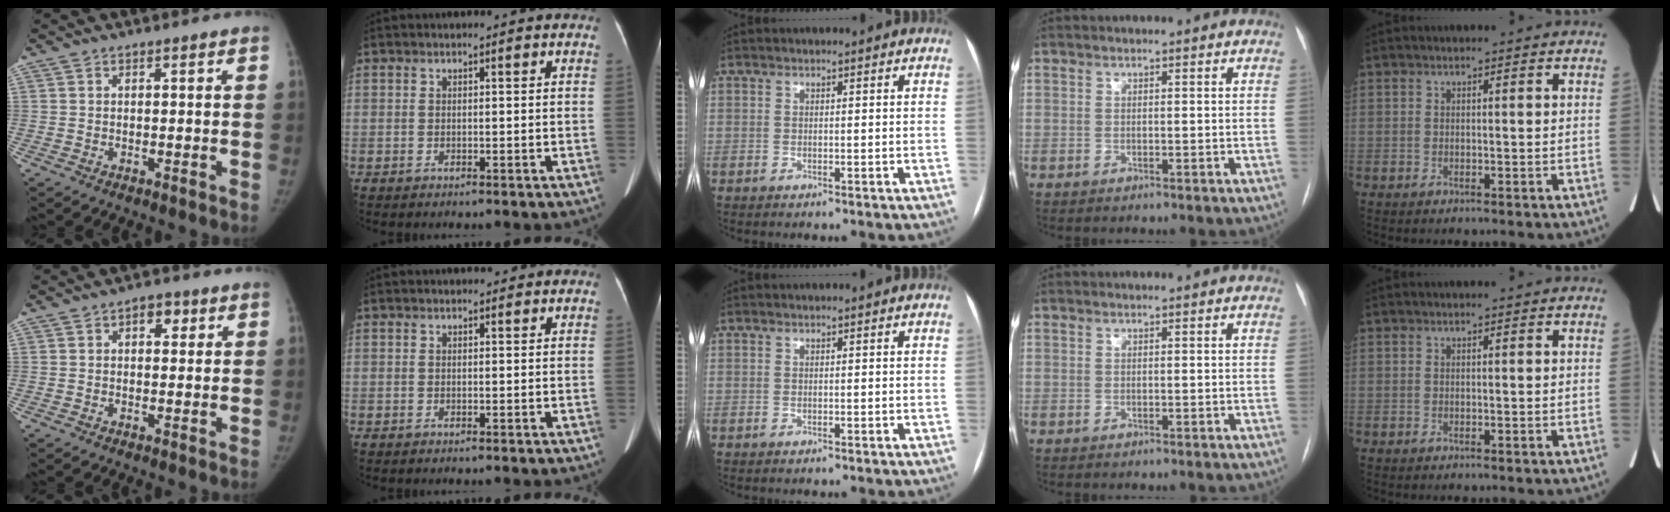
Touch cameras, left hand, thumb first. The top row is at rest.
{"thumb": {"total": 3.2, "force": [1.2, 2.1, 2.2], "torque": [-0.011, 0.001, 0.011]}, "index": {"total": 1.1, "force": [0.9, 0.4, 0.4], "torque": [-0.002, 0.009, 0.009]}}